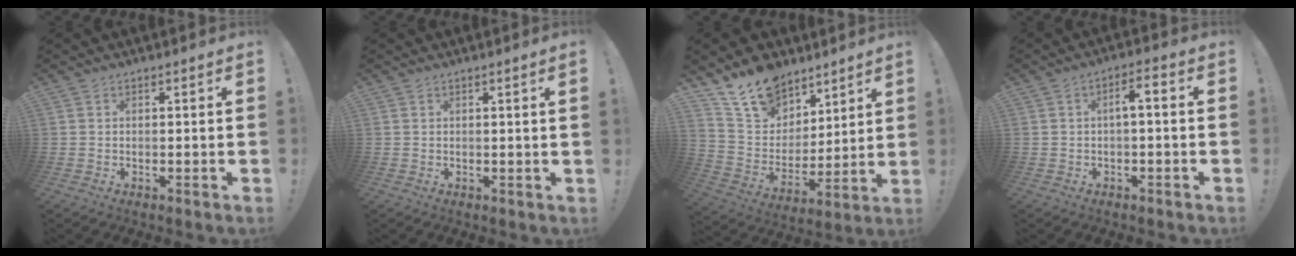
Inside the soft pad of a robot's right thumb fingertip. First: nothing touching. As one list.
[{"total": 1.5, "force": [0.6, -0.5, 1.3], "torque": [-0.015, -0.007, 0.007]}, {"total": 16.1, "force": [12.3, 9.5, 4.3], "torque": [-0.084, -0.087, 0.234]}, {"total": 4.1, "force": [-1.0, 1.2, 3.8], "torque": [-0.063, 0.014, -0.022]}]